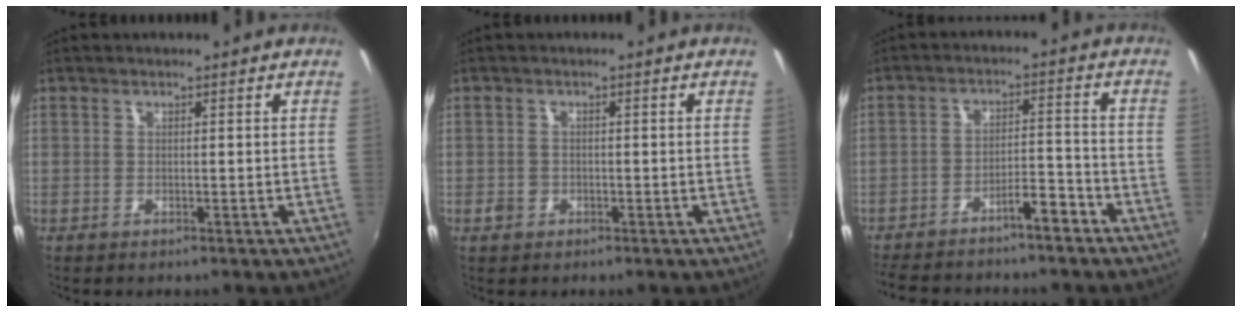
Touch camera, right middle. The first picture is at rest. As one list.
[{"total": 2.0, "force": [-0.9, 1.7, 0.6], "torque": [-0.012, -0.001, -0.014]}, {"total": 8.7, "force": [-7.4, 1.6, 4.2], "torque": [-0.079, 0.022, -0.118]}]